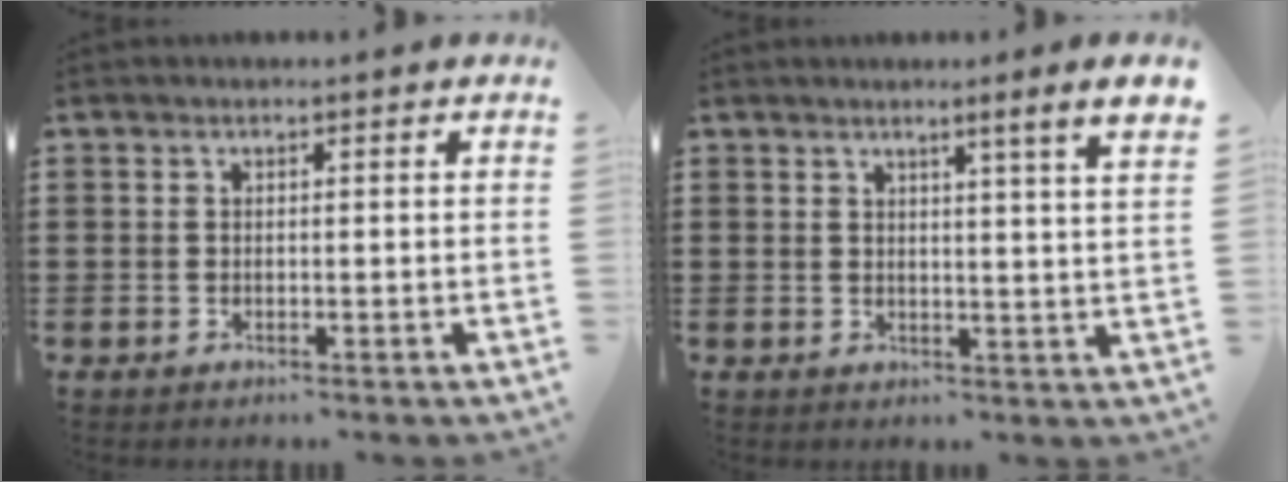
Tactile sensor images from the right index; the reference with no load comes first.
{"total": 3.0, "force": [2.0, -1.1, 2.0], "torque": [-0.035, -0.015, 0.029]}